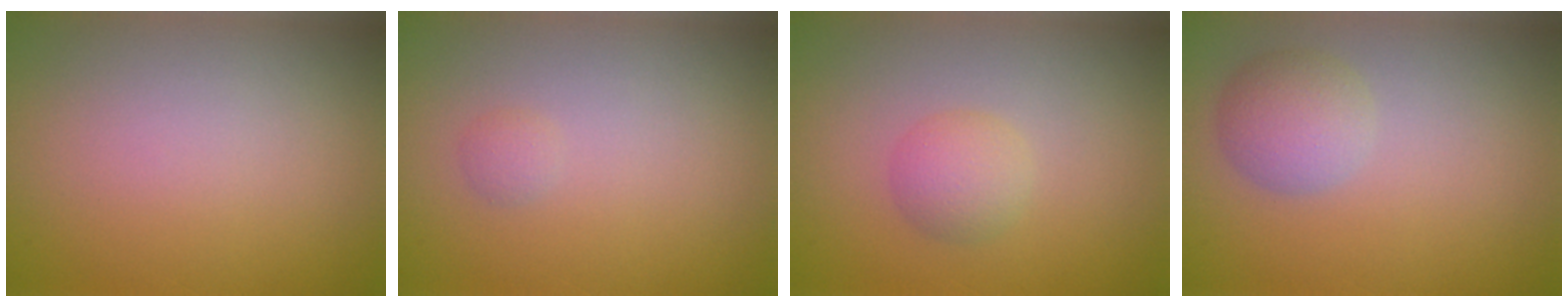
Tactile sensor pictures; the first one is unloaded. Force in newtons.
{"total": 0.7, "press": 0.7, "slide": 0.0}
{"total": 2.0, "press": 2.0, "slide": 0.0}
{"total": 2.8, "press": 2.8, "slide": 0.1}